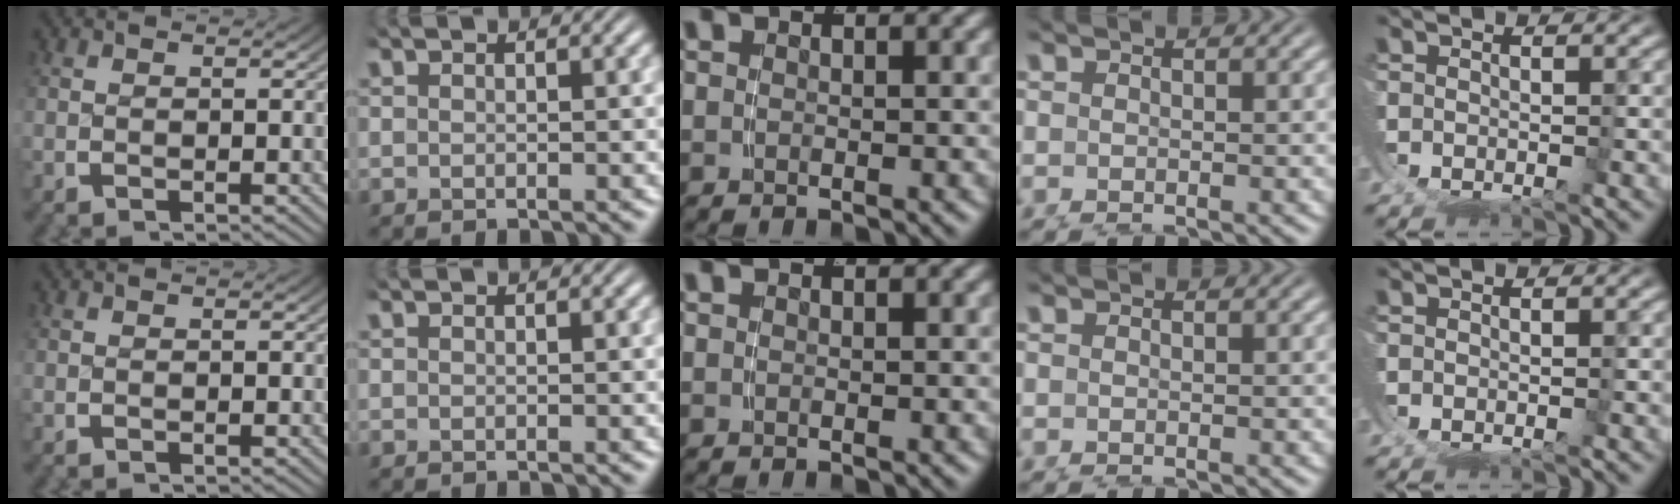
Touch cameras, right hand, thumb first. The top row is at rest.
{}